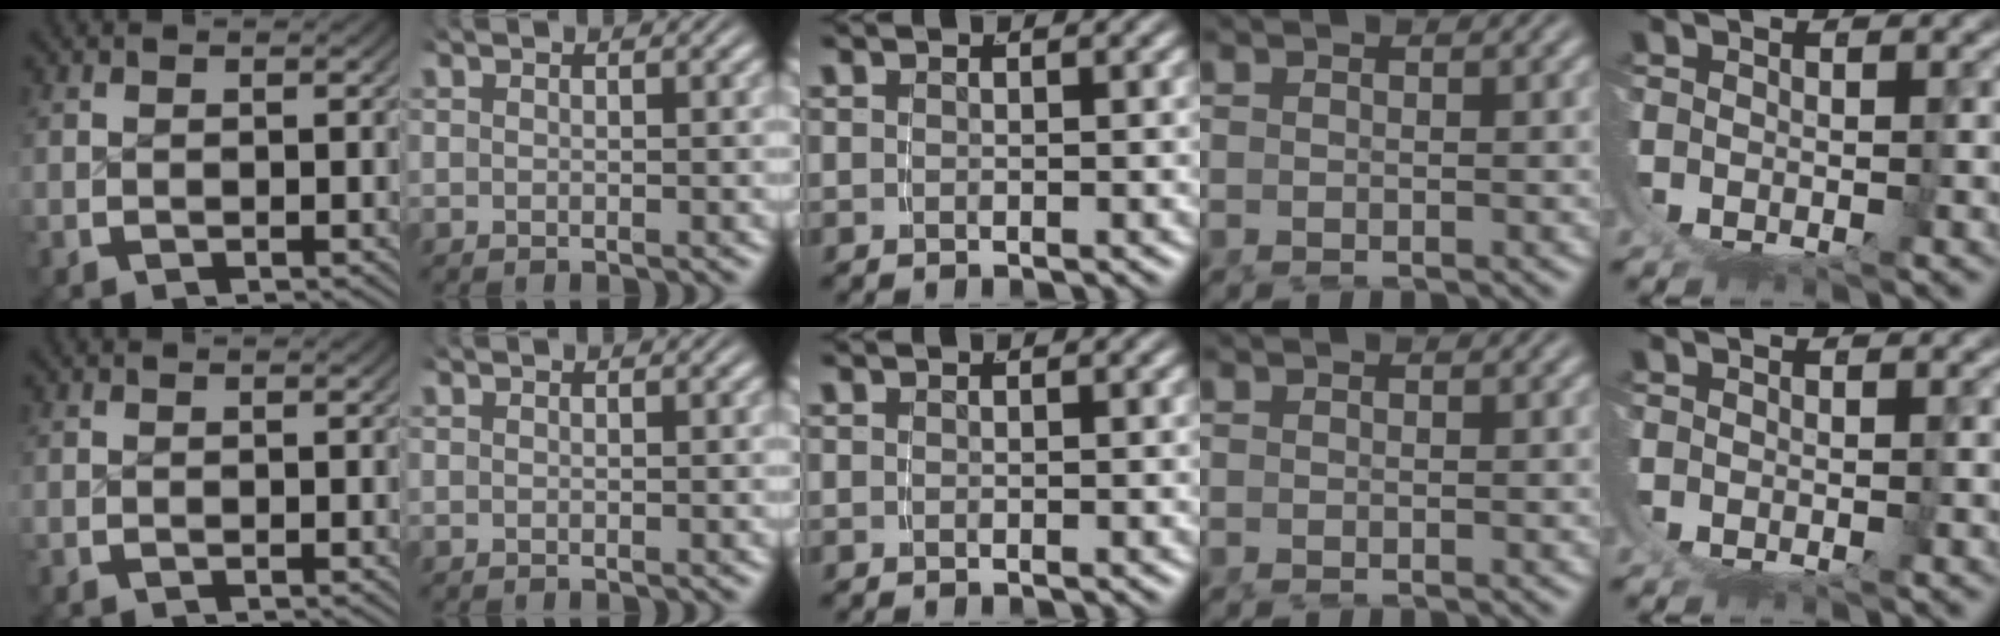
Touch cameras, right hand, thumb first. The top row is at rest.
{}